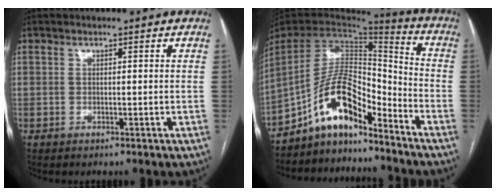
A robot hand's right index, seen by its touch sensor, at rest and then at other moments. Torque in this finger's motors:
{"motor_torque": [1.07, -0.80, 0.11, 0.01]}